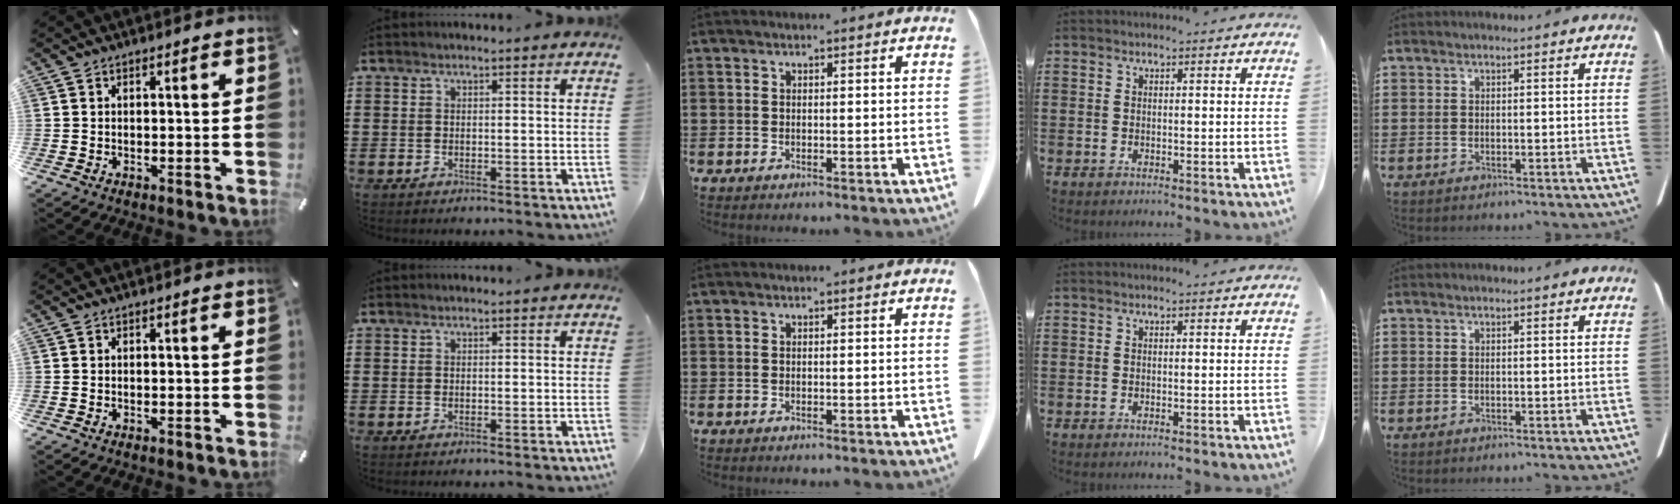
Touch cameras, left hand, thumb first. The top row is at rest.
{}